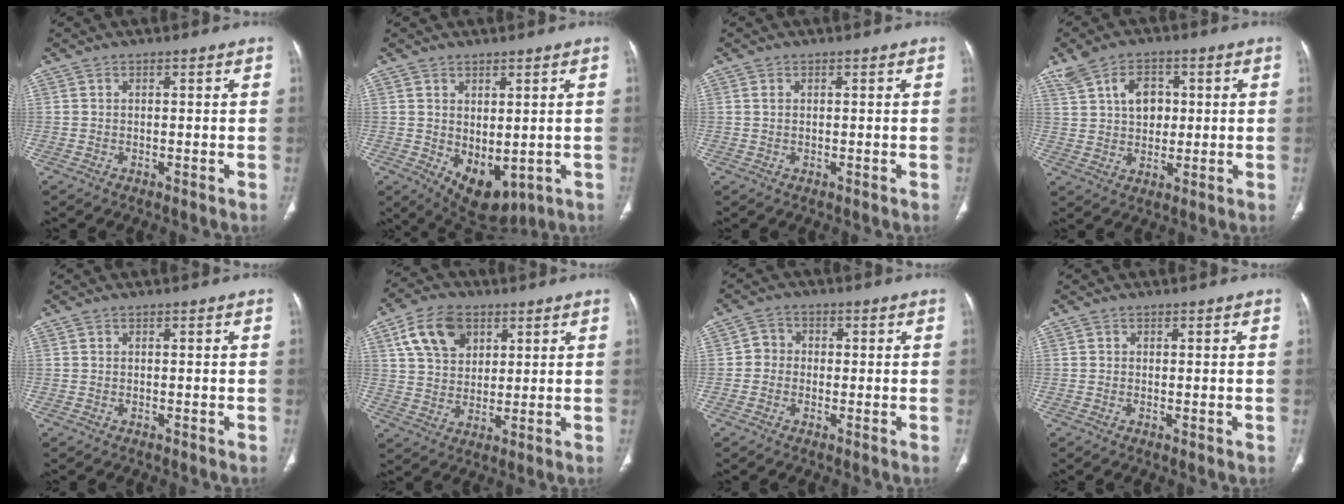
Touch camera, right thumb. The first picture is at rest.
{"total": 8.0, "force": [-0.9, 4.7, 6.4], "torque": [-0.076, -0.008, 0.016]}
{"total": 0.6, "force": [0.2, 0.4, 0.5], "torque": [-0.013, 0.003, 0.004]}
{"total": 7.8, "force": [2.3, 5.4, 5.1], "torque": [-0.064, -0.001, 0.046]}
{"total": 0.0}
{"total": 10.8, "force": [4.8, 7.4, 6.1], "torque": [-0.088, -0.009, 0.090]}
{"total": 3.2, "force": [-0.3, 3.1, 1.0], "torque": [0.006, 0.010, -0.016]}
{"total": 0.0}